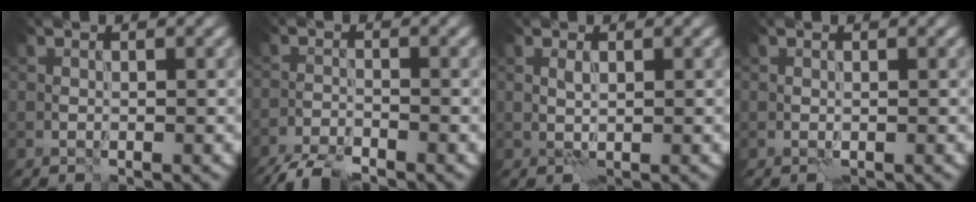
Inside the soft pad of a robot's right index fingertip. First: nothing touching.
{"total": 3.6, "force": [-3.4, 0.3, 1.2], "torque": [-0.025, -0.007, -0.072]}
{"total": 0.6, "force": [0.4, 0.0, 0.4], "torque": [-0.010, 0.004, 0.007]}
{"total": 0.0}